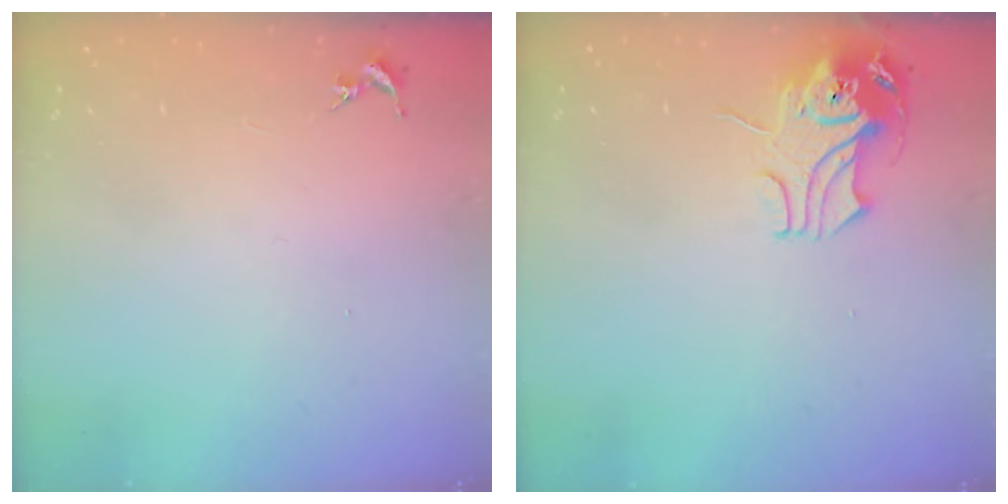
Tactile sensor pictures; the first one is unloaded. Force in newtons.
{"total": 11.0, "press": 10.9, "slide": 1.5}